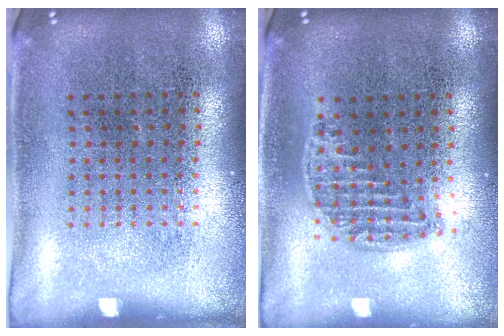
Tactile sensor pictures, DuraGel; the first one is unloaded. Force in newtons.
{"total": 1.2, "press": 1.1, "slide": 0.5}